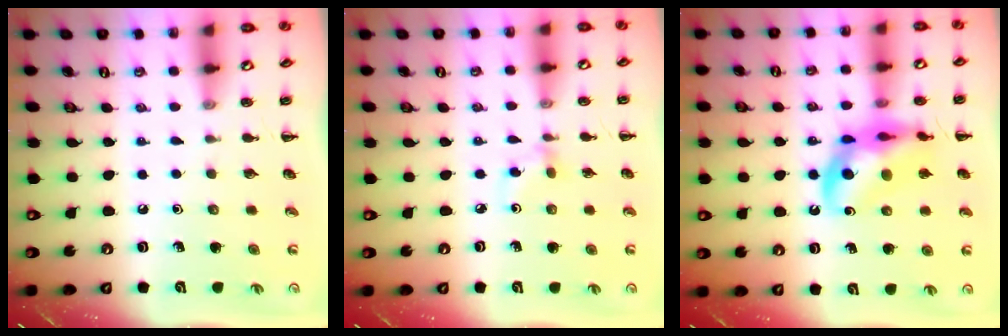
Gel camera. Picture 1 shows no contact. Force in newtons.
{"total": 2.9, "press": 2.8, "slide": 0.7}
{"total": 14.9, "press": 14.5, "slide": 3.3}